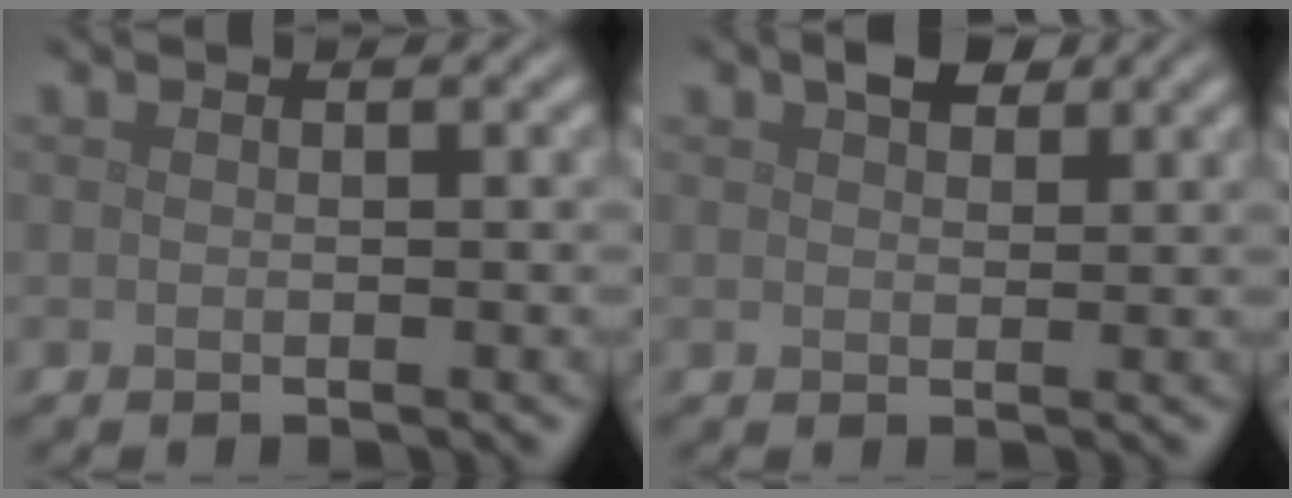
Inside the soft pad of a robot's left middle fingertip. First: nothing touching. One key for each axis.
{"total": 2.8, "fx": 1.6, "fy": 1.7, "fz": 1.6, "tx": -0.030, "ty": 0.003, "tz": 0.026}